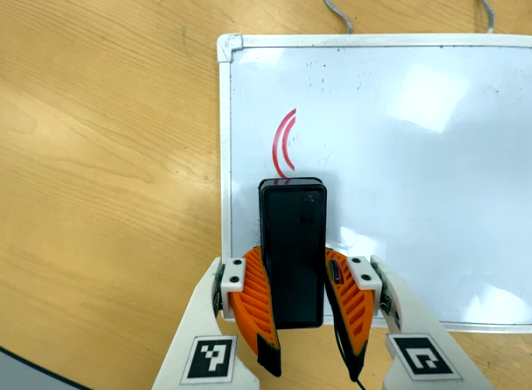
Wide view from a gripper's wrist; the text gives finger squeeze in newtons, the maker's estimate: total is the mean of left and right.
{"total": 9.0, "left": 8.1, "right": 10.0}